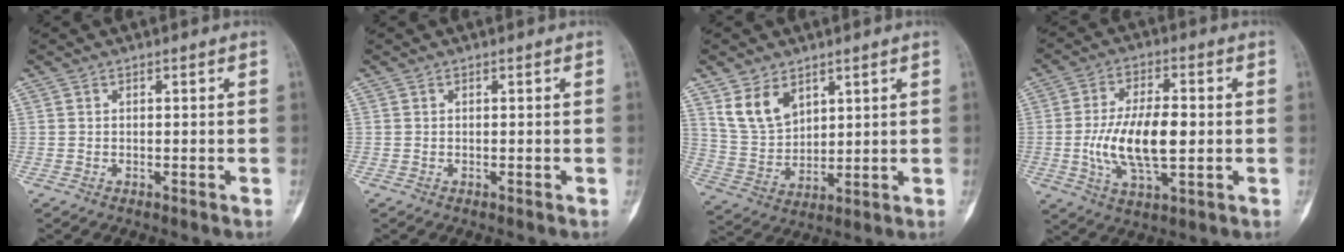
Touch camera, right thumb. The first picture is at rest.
{"total": 0.0}
{"total": 8.9, "force": [5.1, 5.6, 4.6], "torque": [-0.073, -0.024, 0.114]}
{"total": 13.3, "force": [-0.9, 5.8, 11.9], "torque": [-0.221, 0.002, -0.015]}